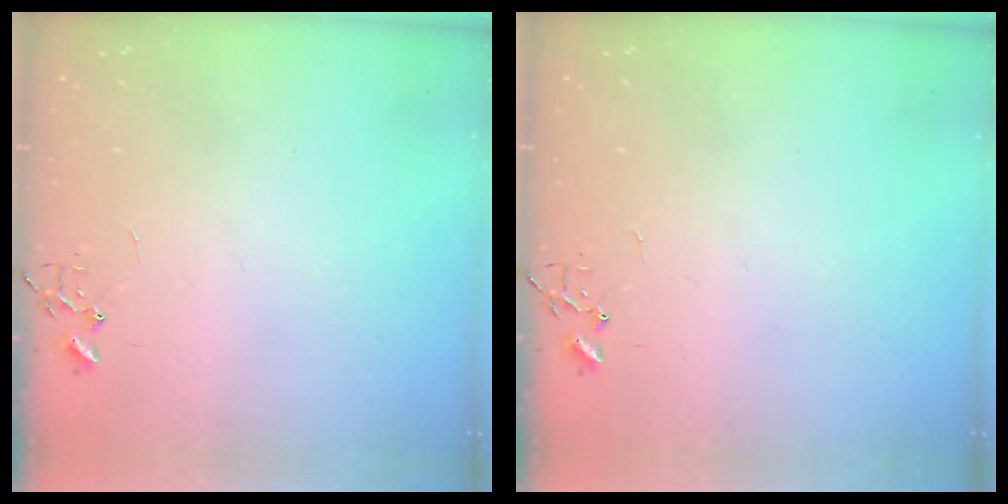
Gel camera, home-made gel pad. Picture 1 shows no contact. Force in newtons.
{"total": 0.0}